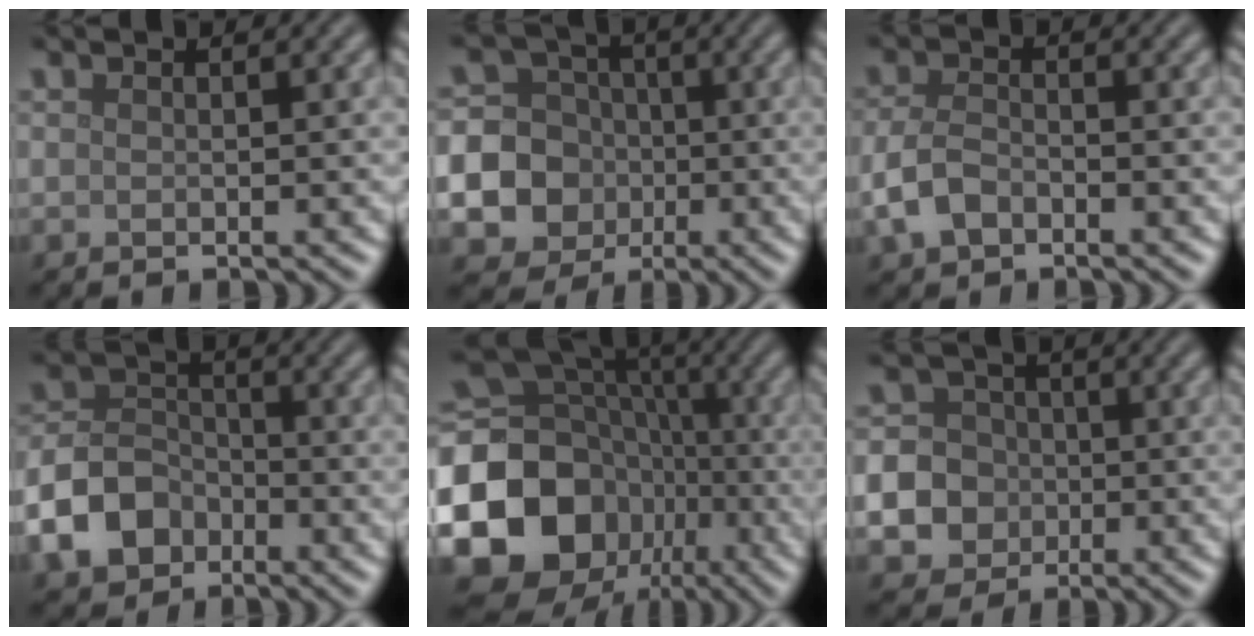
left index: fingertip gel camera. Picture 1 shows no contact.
{"total": 18.0, "force": [-4.4, 17.0, 3.8], "torque": [-0.137, -0.031, -0.103]}
{"total": 3.0, "force": [-1.5, 1.9, 1.8], "torque": [-0.040, 0.001, -0.037]}
{"total": 6.1, "force": [-3.0, 4.5, 2.9], "torque": [-0.060, 0.003, -0.069]}
{"total": 19.0, "force": [-5.8, 16.1, 8.4], "torque": [-0.188, -0.006, -0.127]}
{"total": 14.2, "force": [-3.8, 13.3, 3.3], "torque": [-0.100, -0.030, -0.096]}